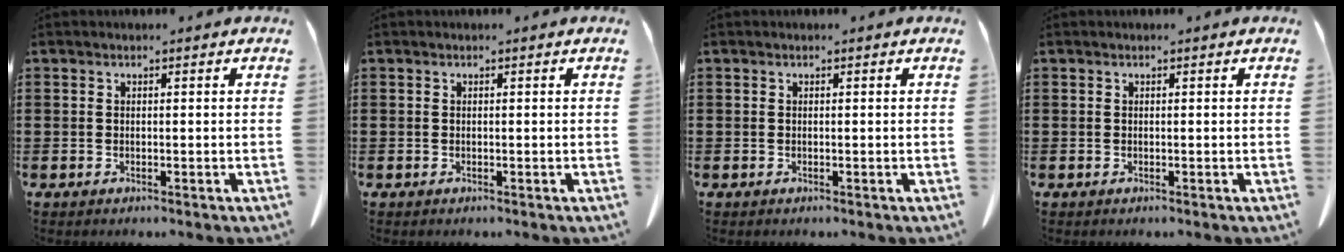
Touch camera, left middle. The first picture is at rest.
{"total": 0.0}
{"total": 0.0}
{"total": 0.0}